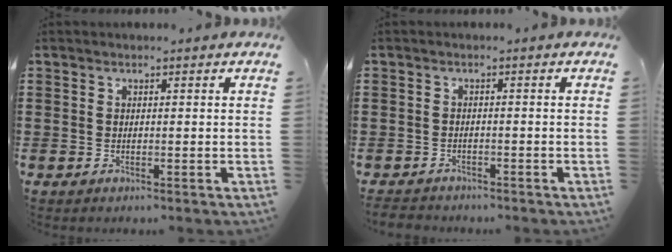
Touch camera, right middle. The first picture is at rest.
{"total": 1.8, "force": [-1.7, 0.4, 0.0], "torque": [-0.006, -0.003, -0.038]}